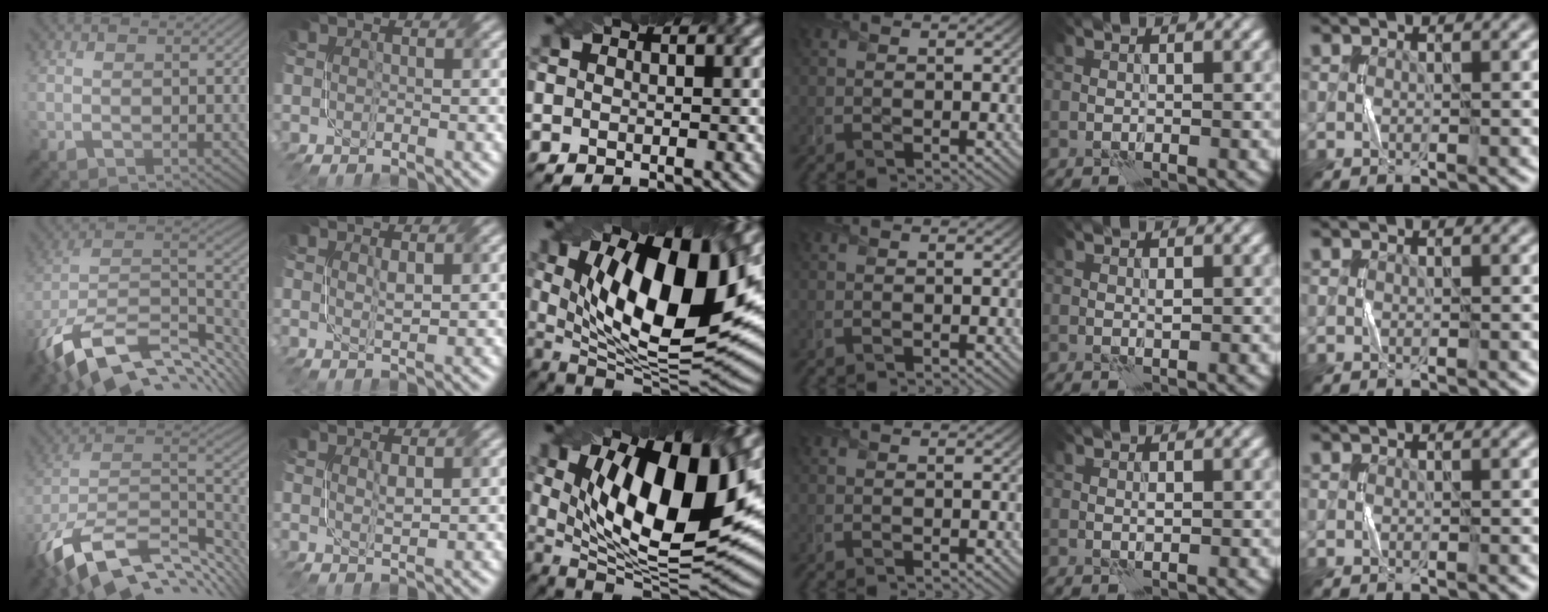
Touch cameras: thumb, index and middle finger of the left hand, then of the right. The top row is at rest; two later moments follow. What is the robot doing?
{"motion": "twist", "object": "screw"}